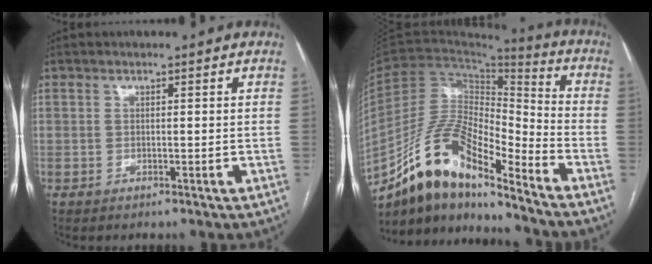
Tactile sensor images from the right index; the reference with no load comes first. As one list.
[{"total": 15.7, "force": [-12.0, 3.7, 9.4], "torque": [-0.178, 0.025, -0.216]}]